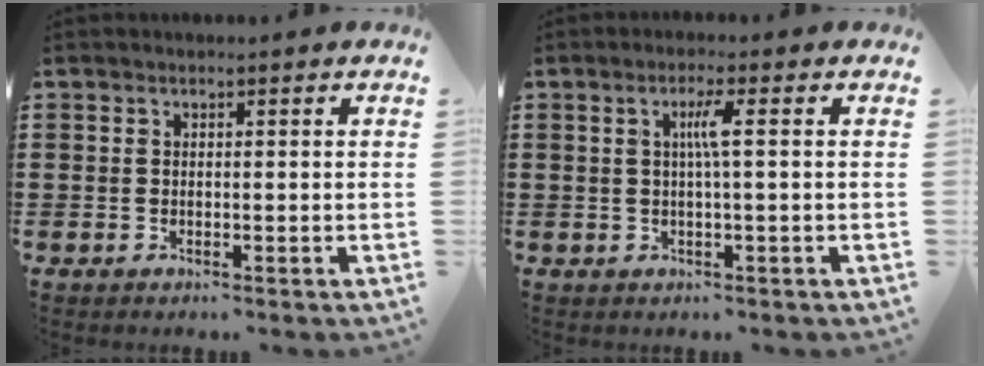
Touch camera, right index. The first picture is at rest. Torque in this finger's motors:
{"motor_torque": [0.68, -0.04, 0.07, 0.11]}